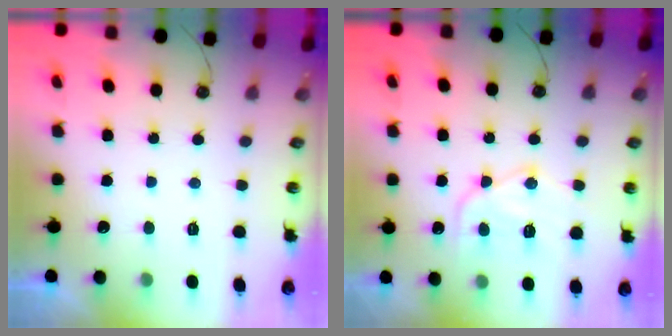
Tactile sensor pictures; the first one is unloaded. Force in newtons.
{"total": 15.4, "press": 15.4, "slide": 1.1}